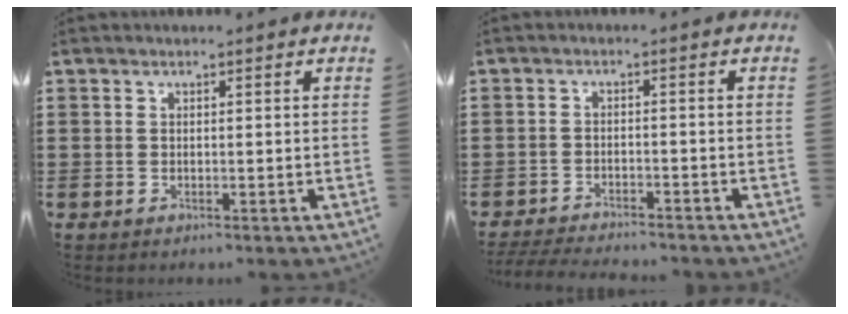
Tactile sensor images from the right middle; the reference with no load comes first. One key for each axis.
{"total": 3.1, "fx": -3.1, "fy": 0.2, "fz": 0.5, "tx": -0.016, "ty": -0.003, "tz": -0.068}